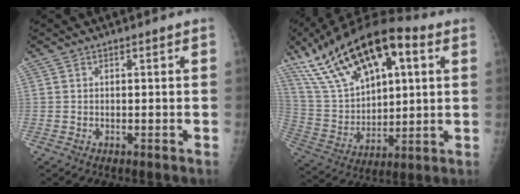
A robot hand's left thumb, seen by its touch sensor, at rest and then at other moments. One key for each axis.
{"total": 25.0, "fx": 11.7, "fy": 11.9, "fz": 18.6, "tx": -0.320, "ty": -0.010, "tz": 0.215}